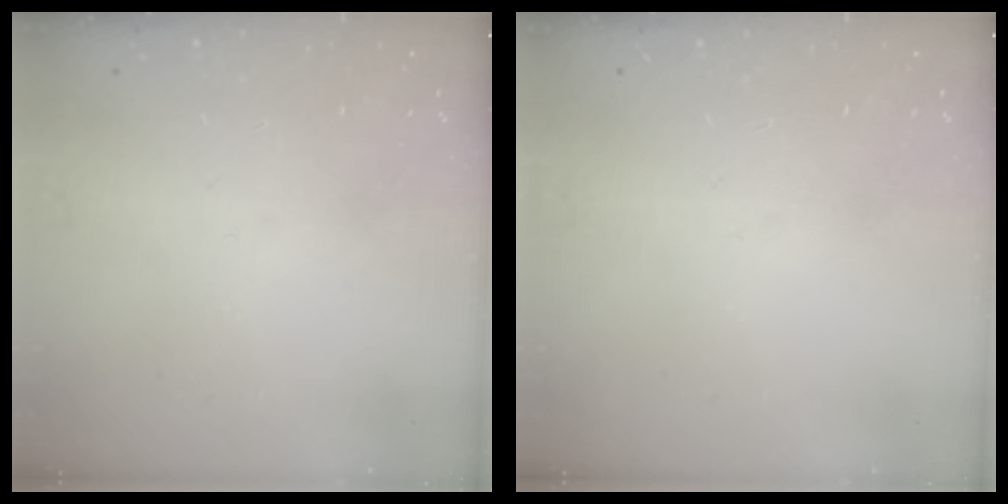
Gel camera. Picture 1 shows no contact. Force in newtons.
{"total": 0.0}